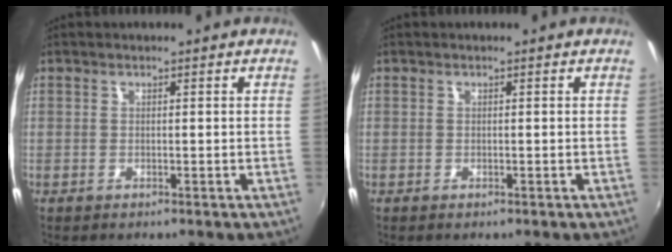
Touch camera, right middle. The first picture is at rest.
{"total": 0.0}